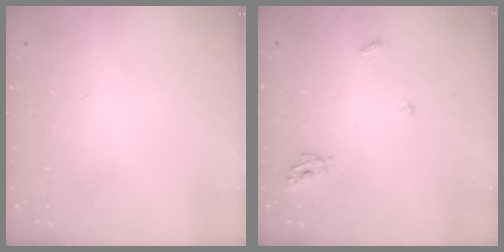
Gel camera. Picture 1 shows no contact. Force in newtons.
{"total": 4.9, "press": 4.9, "slide": 0.4}